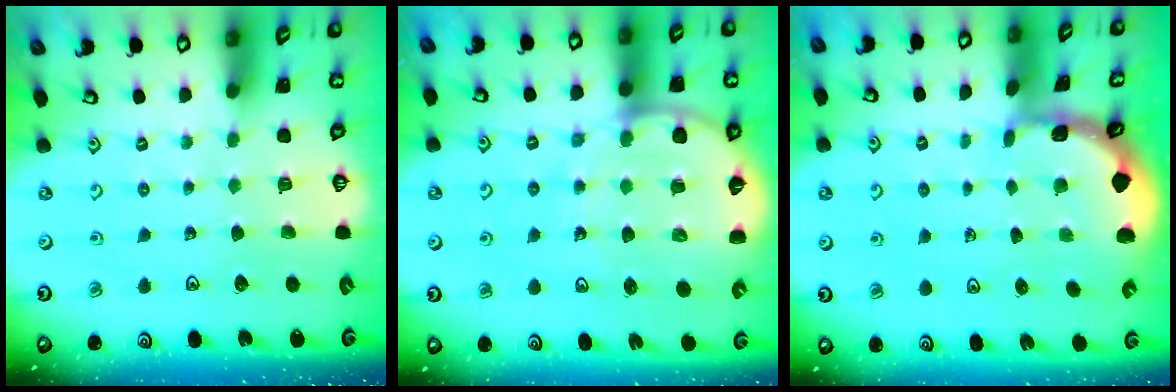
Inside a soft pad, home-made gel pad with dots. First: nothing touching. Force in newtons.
{"total": 11.0, "press": 10.8, "slide": 2.3}
{"total": 1.5, "press": 1.5, "slide": 0.1}